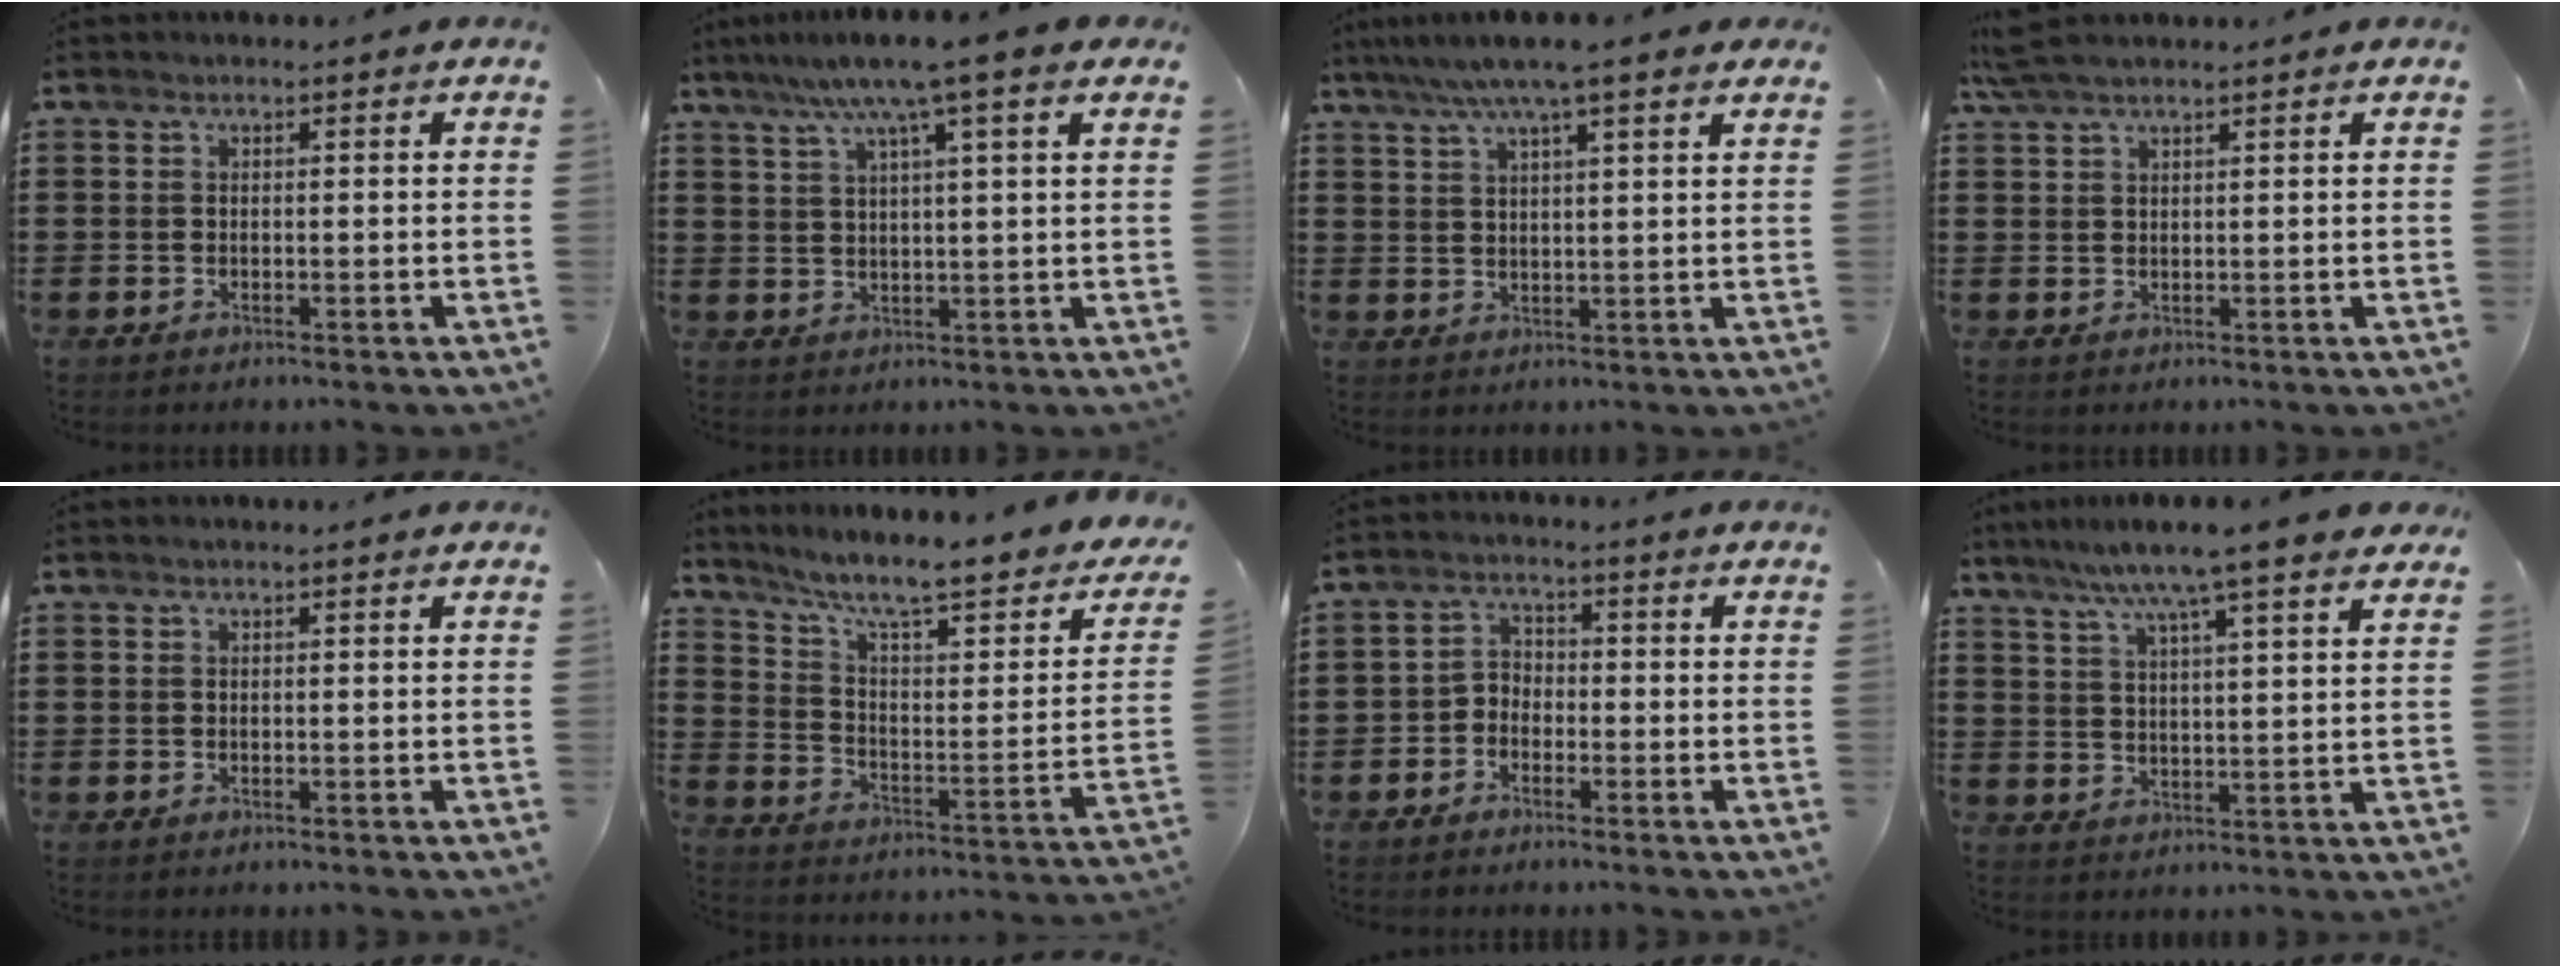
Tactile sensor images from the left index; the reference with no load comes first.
{"total": 7.0, "force": [3.7, -0.3, 5.9], "torque": [-0.125, -0.007, 0.058]}
{"total": 6.4, "force": [4.8, 0.2, 4.1], "torque": [-0.093, -0.011, 0.083]}
{"total": 3.6, "force": [3.0, 0.6, 2.0], "torque": [-0.046, 0.003, 0.057]}
{"total": 0.0}
{"total": 8.8, "force": [6.7, 1.1, 5.6], "torque": [-0.119, -0.052, 0.105]}
{"total": 2.0, "force": [-1.6, 1.1, 0.3], "torque": [-0.012, 0.007, -0.035]}
{"total": 8.1, "force": [6.4, -0.1, 5.0], "torque": [-0.109, -0.023, 0.107]}